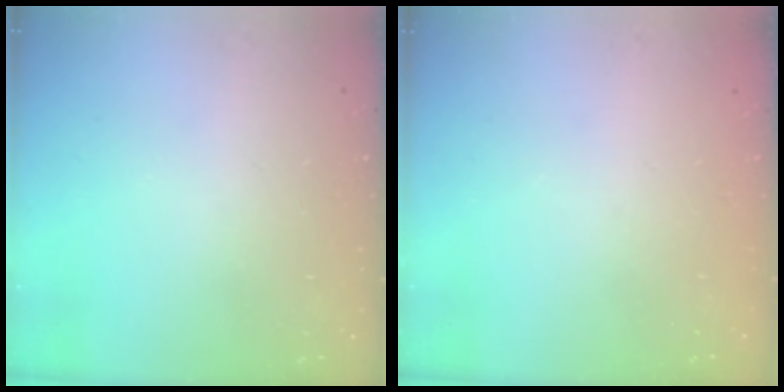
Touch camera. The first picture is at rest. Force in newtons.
{"total": 0.0}